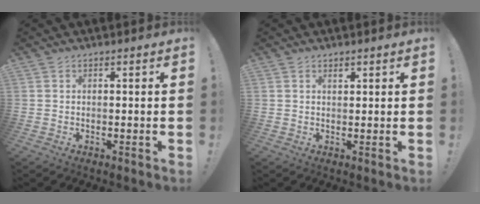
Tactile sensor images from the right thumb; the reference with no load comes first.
{"total": 1.1, "force": [0.9, 0.5, 0.4], "torque": [0.008, -0.007, 0.015]}